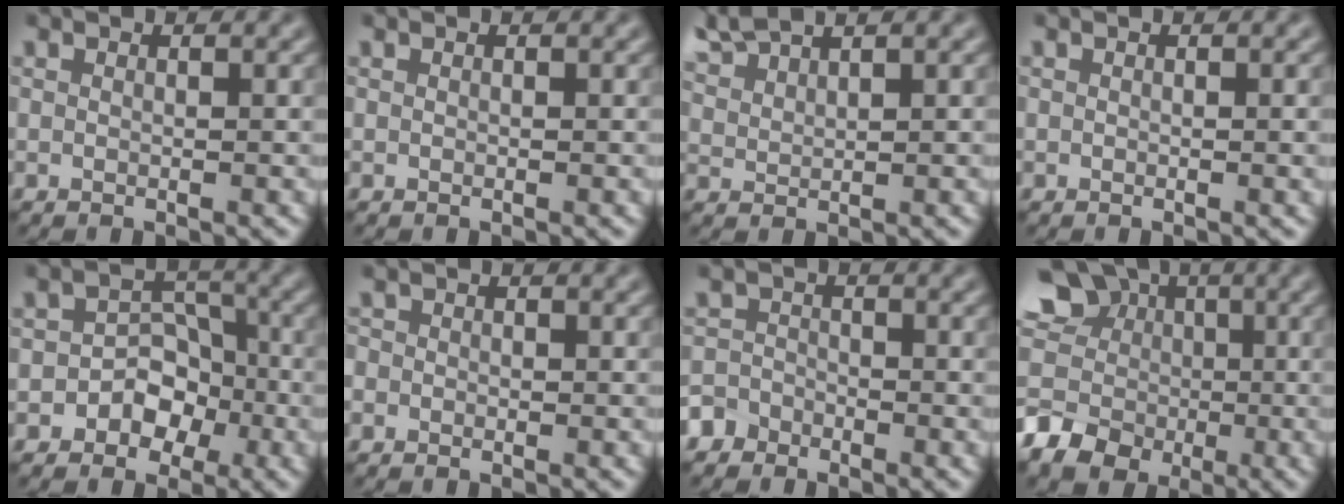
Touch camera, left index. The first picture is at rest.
{"total": 0.0}
{"total": 3.3, "force": [3.0, 0.5, 1.3], "torque": [-0.033, 0.014, 0.064]}
{"total": 1.1, "force": [-0.1, 0.4, 1.0], "torque": [-0.011, -0.004, -0.001]}
{"total": 4.1, "force": [-1.9, 3.3, 1.7], "torque": [0.013, 0.019, -0.047]}
{"total": 0.9, "force": [-0.2, 0.9, 0.2], "torque": [-0.004, -0.003, -0.008]}
{"total": 3.2, "force": [-2.5, 2.0, 0.2], "torque": [0.014, -0.002, -0.049]}
{"total": 8.0, "force": [-0.3, 7.2, 3.4], "torque": [-0.057, 0.018, -0.028]}